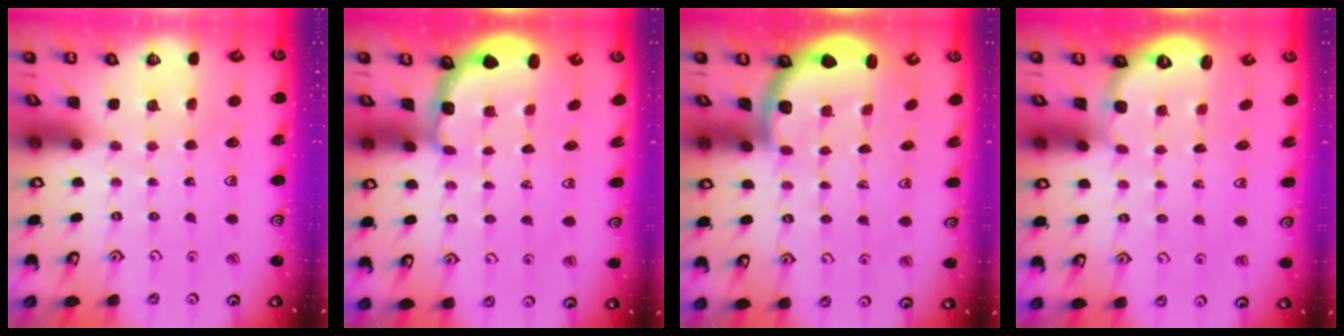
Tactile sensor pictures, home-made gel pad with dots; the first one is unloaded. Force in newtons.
{"total": 2.8, "press": 2.5, "slide": 1.4}
{"total": 2.5, "press": 2.4, "slide": 0.7}
{"total": 2.4, "press": 1.9, "slide": 1.5}